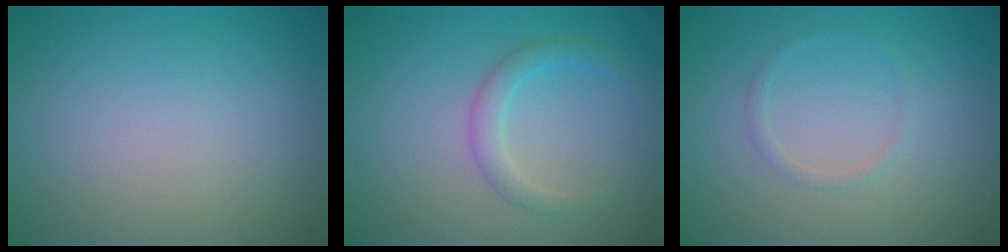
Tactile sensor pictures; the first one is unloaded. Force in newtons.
{"total": 2.0, "press": 2.0, "slide": 0.1}
{"total": 0.9, "press": 0.9, "slide": 0.1}